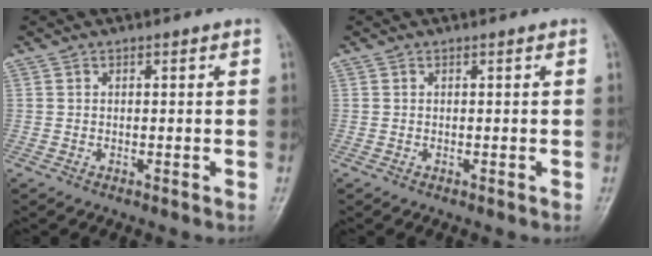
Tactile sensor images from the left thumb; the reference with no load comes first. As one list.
[{"total": 0.0}]